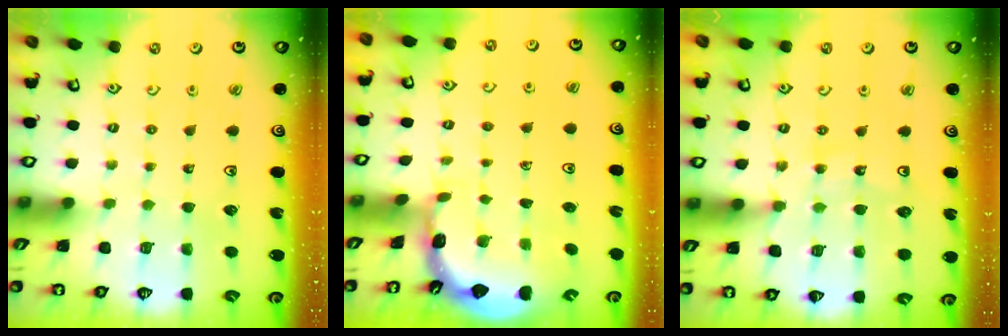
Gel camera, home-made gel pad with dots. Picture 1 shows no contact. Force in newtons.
{"total": 1.7, "press": 1.7, "slide": 0.1}
{"total": 12.1, "press": 11.6, "slide": 3.5}